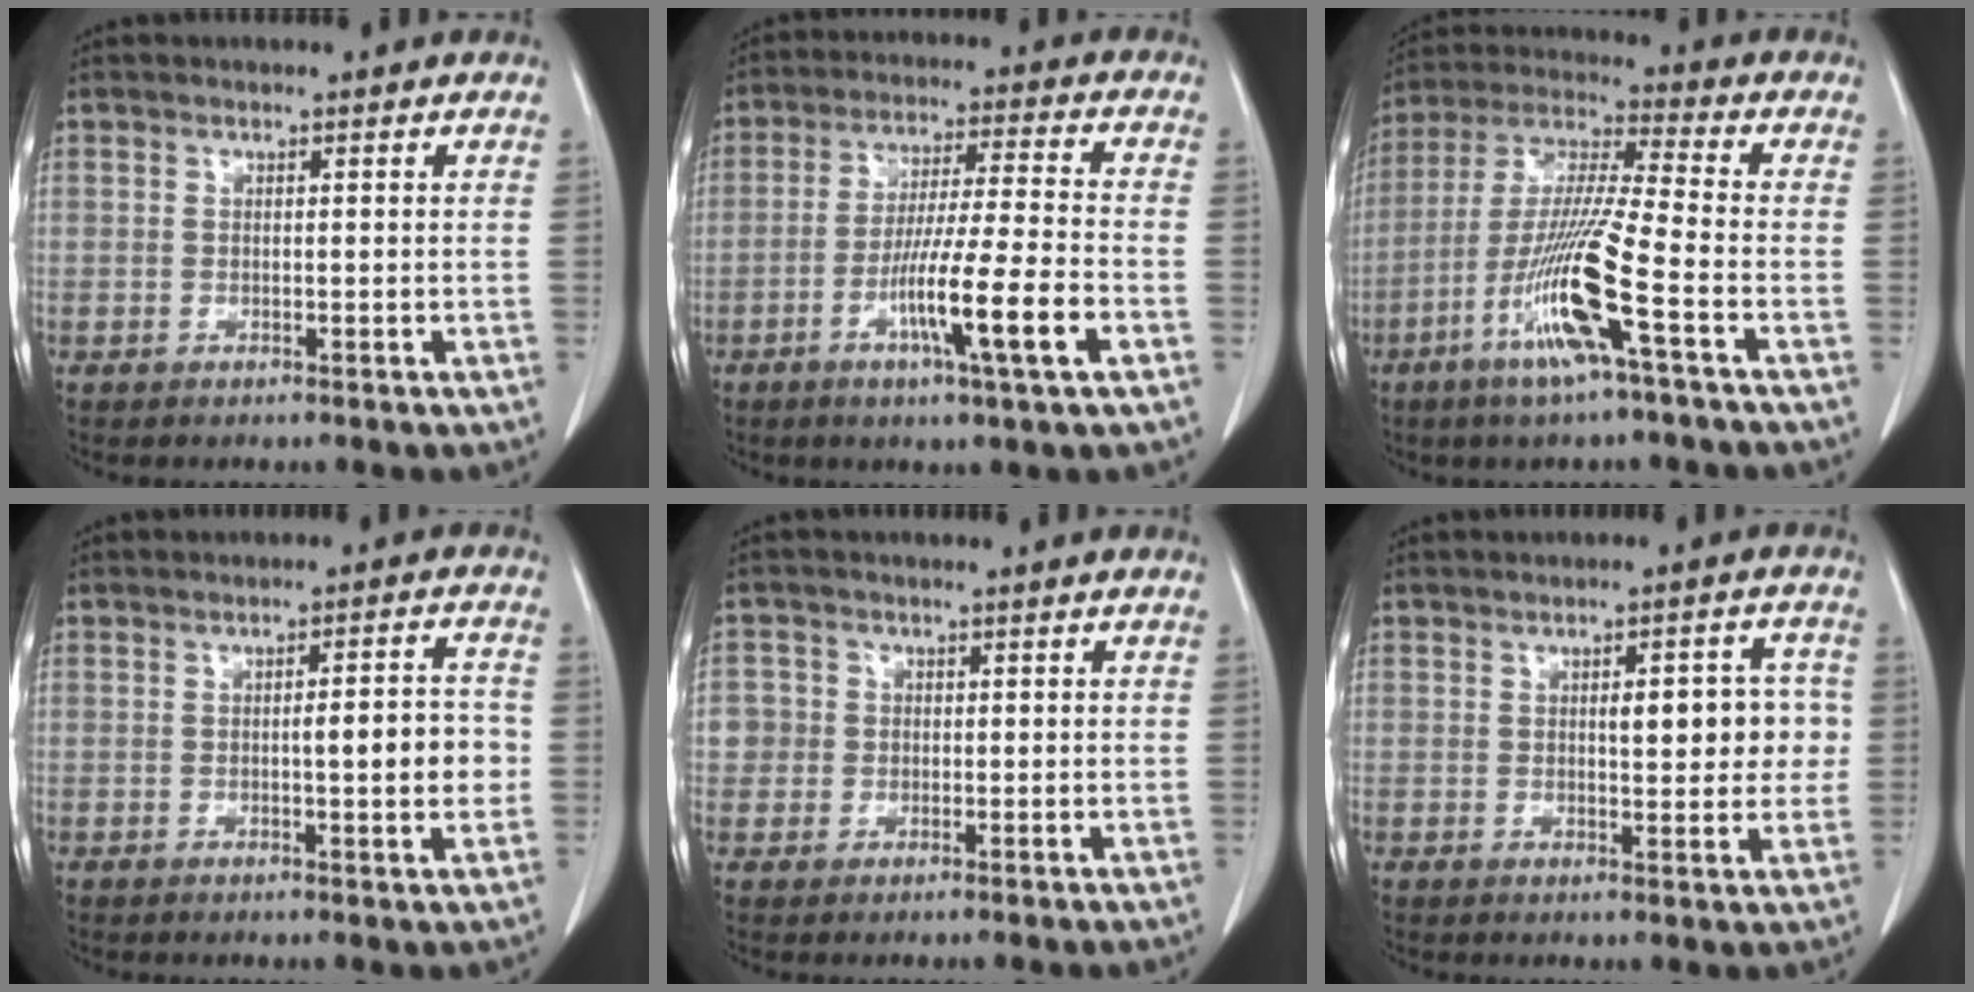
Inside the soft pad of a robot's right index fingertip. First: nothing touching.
{"total": 12.4, "force": [-4.8, -0.5, 11.5], "torque": [-0.204, -0.012, -0.085]}
{"total": 14.2, "force": [-6.0, -0.5, 12.9], "torque": [-0.267, -0.015, -0.118]}
{"total": 6.3, "force": [-0.7, 1.0, 6.1], "torque": [-0.086, 0.009, -0.008]}
{"total": 3.3, "force": [0.1, 3.3, 0.1], "torque": [0.013, 0.010, -0.001]}
{"total": 7.3, "force": [0.8, 2.7, 6.8], "torque": [-0.083, 0.014, 0.013]}